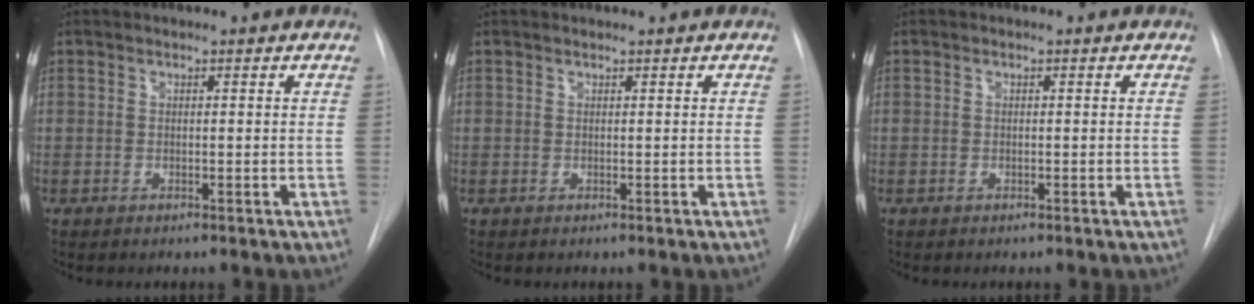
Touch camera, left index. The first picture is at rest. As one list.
[{"total": 1.1, "force": [1.0, -0.1, 0.3], "torque": [-0.003, 0.015, 0.021]}, {"total": 0.0}]